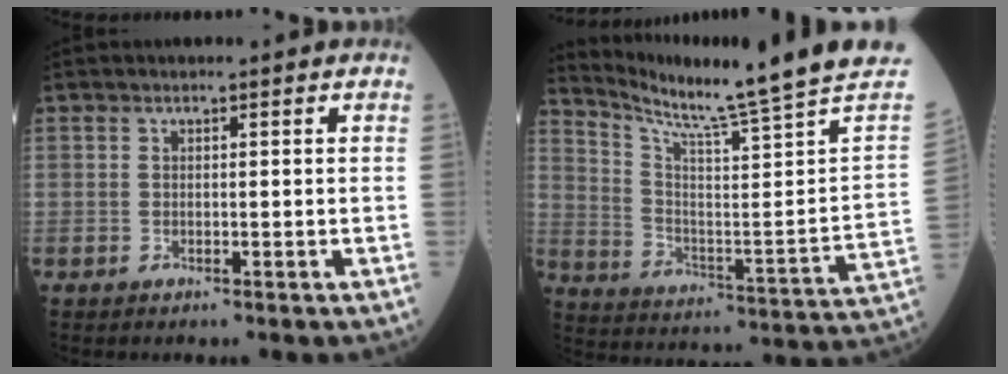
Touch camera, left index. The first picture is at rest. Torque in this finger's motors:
{"motor_torque": [-0.92, -1.21, -0.05, 0.03]}